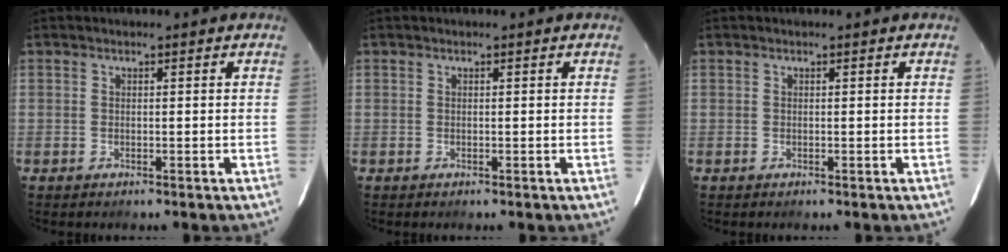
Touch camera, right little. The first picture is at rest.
{"total": 0.0}
{"total": 0.0}